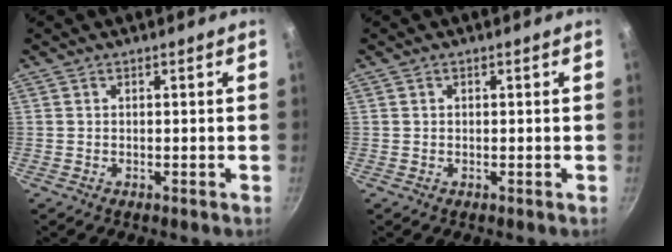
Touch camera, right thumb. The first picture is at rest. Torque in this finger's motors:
{"motor_torque": [-0.02, -0.24, 0.11, 0.20, -0.03]}